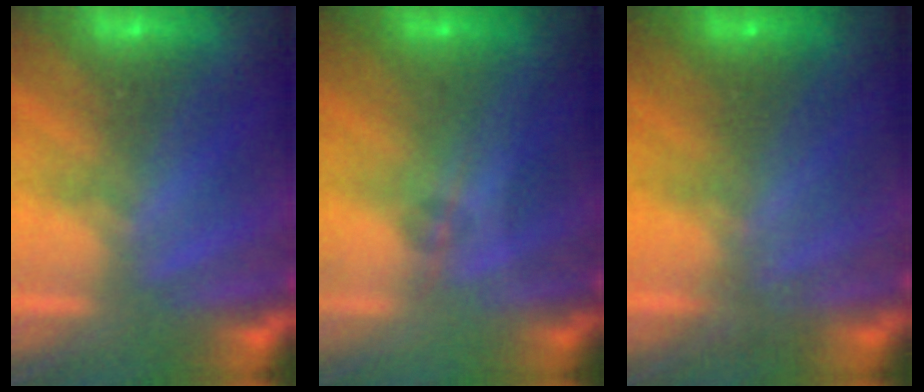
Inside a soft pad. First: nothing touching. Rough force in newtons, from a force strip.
{"total": 1.7}
{"total": 1.4}